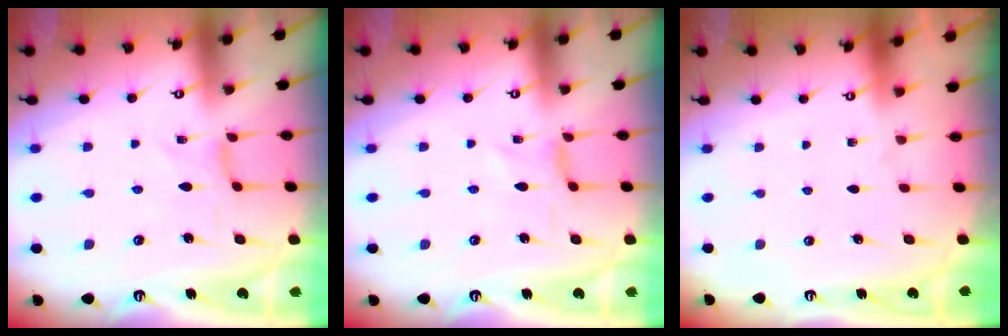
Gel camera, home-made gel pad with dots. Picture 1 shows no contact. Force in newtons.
{"total": 0.0}
{"total": 0.0}